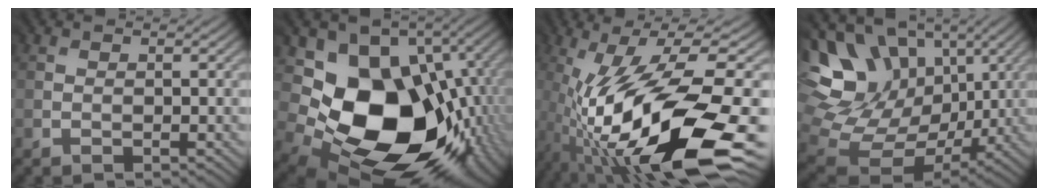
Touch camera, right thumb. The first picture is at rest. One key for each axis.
{"total": 17.9, "fx": -0.4, "fy": 13.8, "fz": 11.4, "tx": -0.165, "ty": -0.051, "tz": 0.024}
{"total": 18.7, "fx": -7.0, "fy": 5.8, "fz": 16.3, "tx": -0.306, "ty": -0.011, "tz": -0.119}
{"total": 17.4, "fx": 4.3, "fy": 13.8, "fz": 9.7, "tx": -0.222, "ty": 0.003, "tz": 0.105}